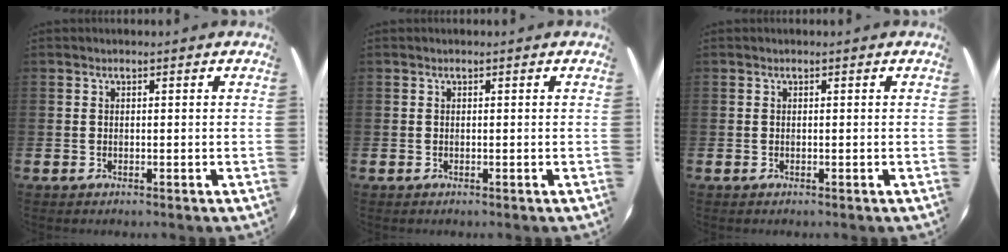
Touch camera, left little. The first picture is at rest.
{"total": 0.0}
{"total": 0.0}